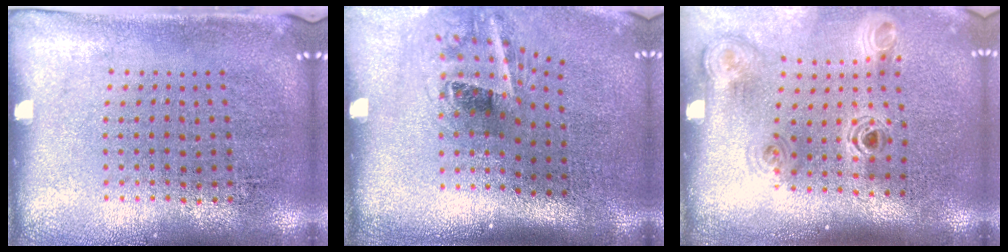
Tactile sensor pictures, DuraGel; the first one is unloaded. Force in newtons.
{"total": 2.1, "press": 1.3, "slide": 1.6}
{"total": 1.3, "press": 1.2, "slide": 0.5}